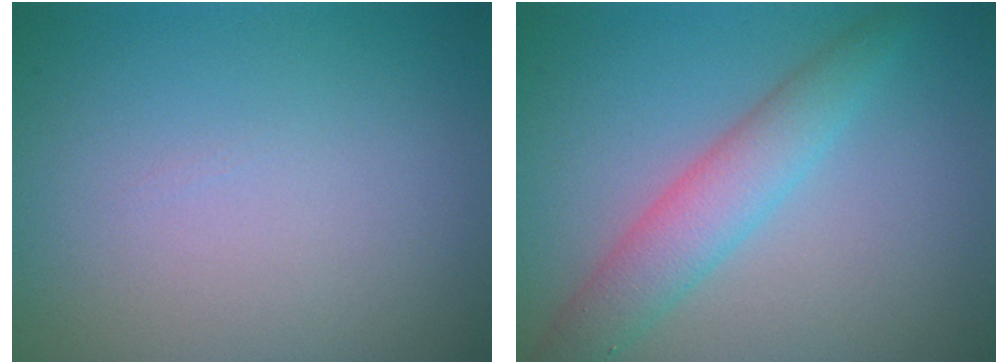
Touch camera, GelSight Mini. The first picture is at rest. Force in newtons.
{"total": 3.7, "press": 3.7, "slide": 0.1}